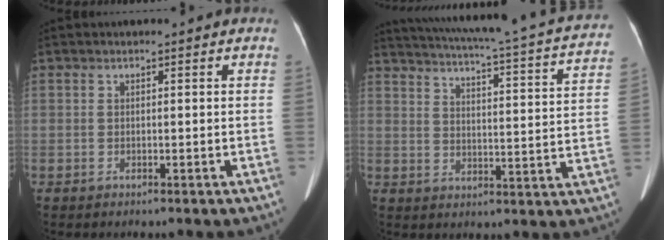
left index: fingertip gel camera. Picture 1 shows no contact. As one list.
[{"total": 24.5, "force": [21.3, 2.0, 11.8], "torque": [-0.181, -0.037, 0.256]}]